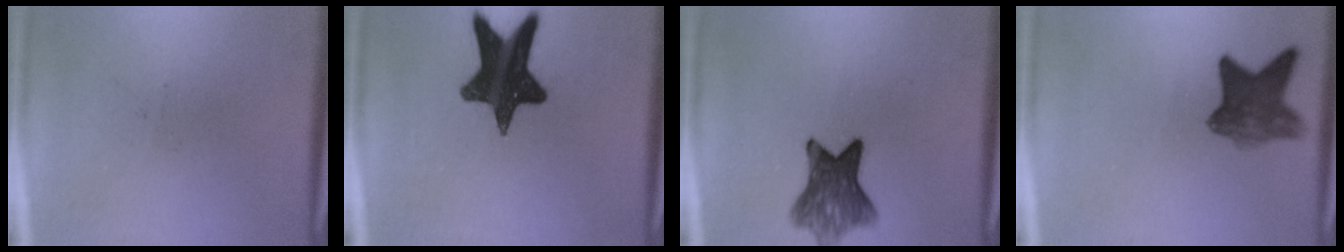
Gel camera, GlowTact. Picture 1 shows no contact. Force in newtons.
{"total": 15.6}
{"total": 7.6}
{"total": 7.1}